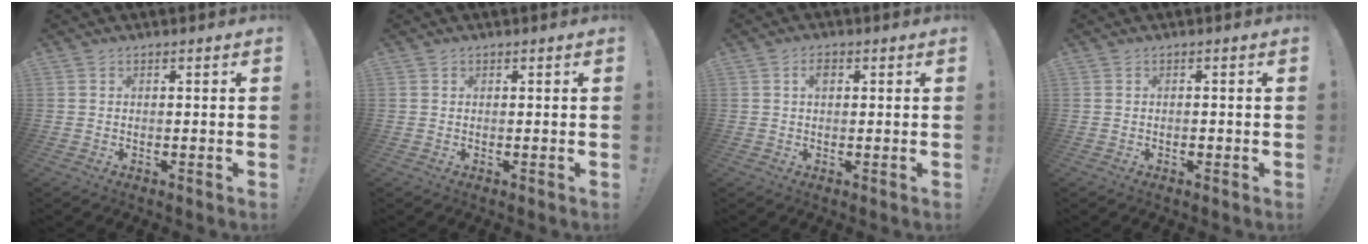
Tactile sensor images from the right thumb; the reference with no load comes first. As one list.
[{"total": 0.0}, {"total": 2.2, "force": [0.7, 1.3, 1.6], "torque": [-0.020, 0.003, 0.007]}, {"total": 0.9, "force": [-0.5, 0.5, 0.5], "torque": [-0.007, 0.001, -0.008]}]